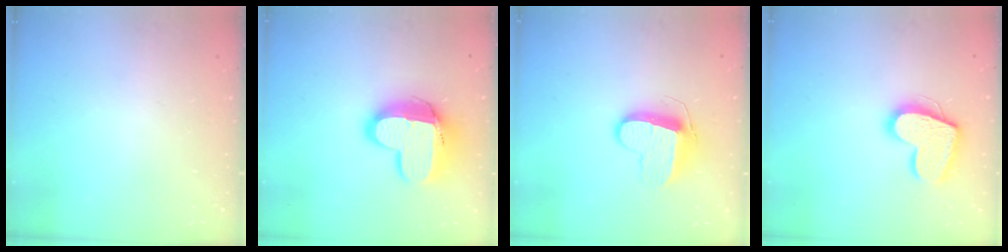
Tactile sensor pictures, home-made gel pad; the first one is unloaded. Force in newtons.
{"total": 15.3, "press": 15.2, "slide": 1.2}
{"total": 10.5, "press": 10.5, "slide": 0.4}
{"total": 15.8, "press": 15.7, "slide": 1.4}